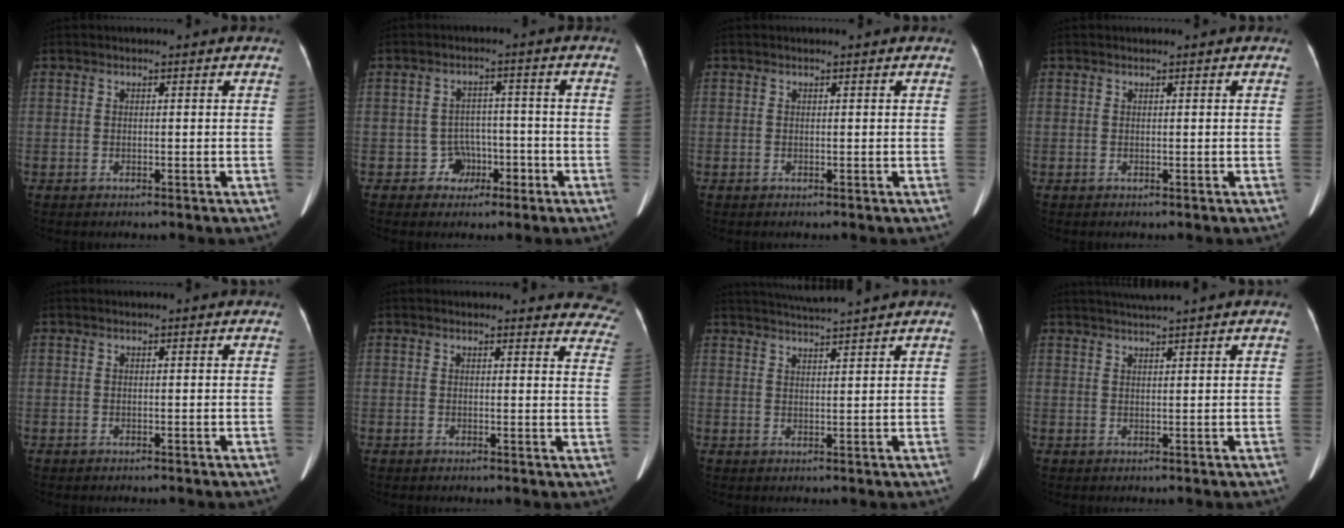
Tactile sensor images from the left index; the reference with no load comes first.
{"total": 4.0, "force": [-1.9, 3.5, 0.2], "torque": [0.009, 0.018, -0.025]}
{"total": 0.0}
{"total": 0.0}
{"total": 0.0}
{"total": 13.1, "force": [12.7, 2.9, 2.1], "torque": [0.023, -0.061, 0.094]}
{"total": 5.8, "force": [5.4, -1.5, 1.6], "torque": [-0.028, 0.010, 0.089]}
{"total": 3.8, "force": [3.3, -1.2, 1.5], "torque": [-0.021, 0.016, 0.061]}